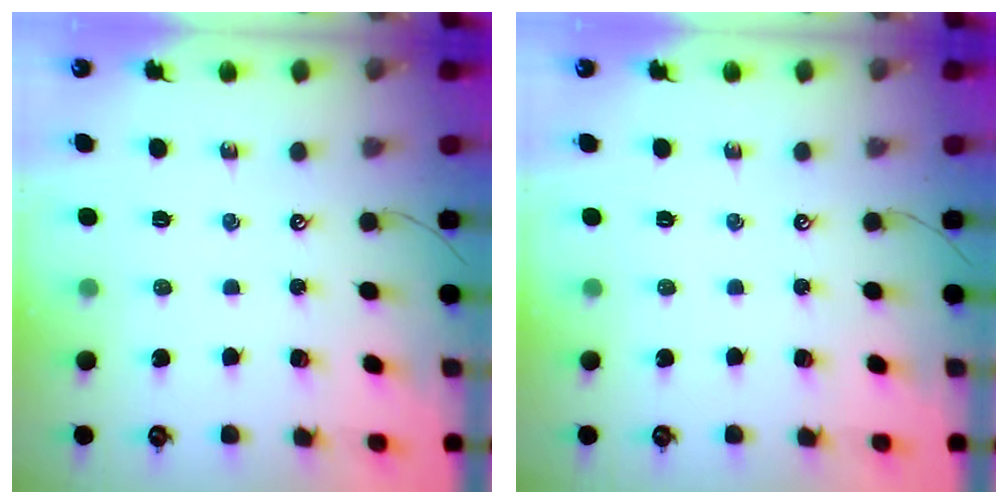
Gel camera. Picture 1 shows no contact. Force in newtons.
{"total": 0.0}